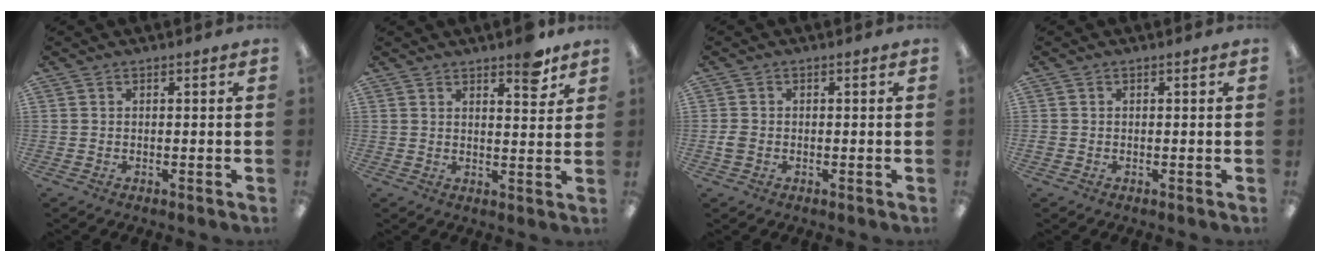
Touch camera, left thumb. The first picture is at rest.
{"total": 5.8, "force": [4.5, 1.8, 3.3], "torque": [-0.028, -0.031, 0.070]}
{"total": 2.1, "force": [-0.5, 1.6, 1.3], "torque": [-0.021, 0.004, -0.008]}
{"total": 0.6, "force": [-0.2, 0.5, 0.3], "torque": [-0.005, 0.002, -0.004]}